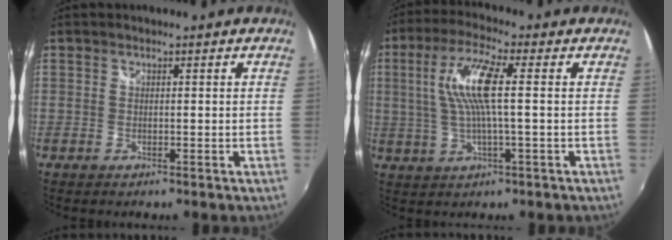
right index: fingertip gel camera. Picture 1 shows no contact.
{"total": 10.0, "force": [1.2, 1.2, 9.8], "torque": [-0.189, 0.007, 0.025]}